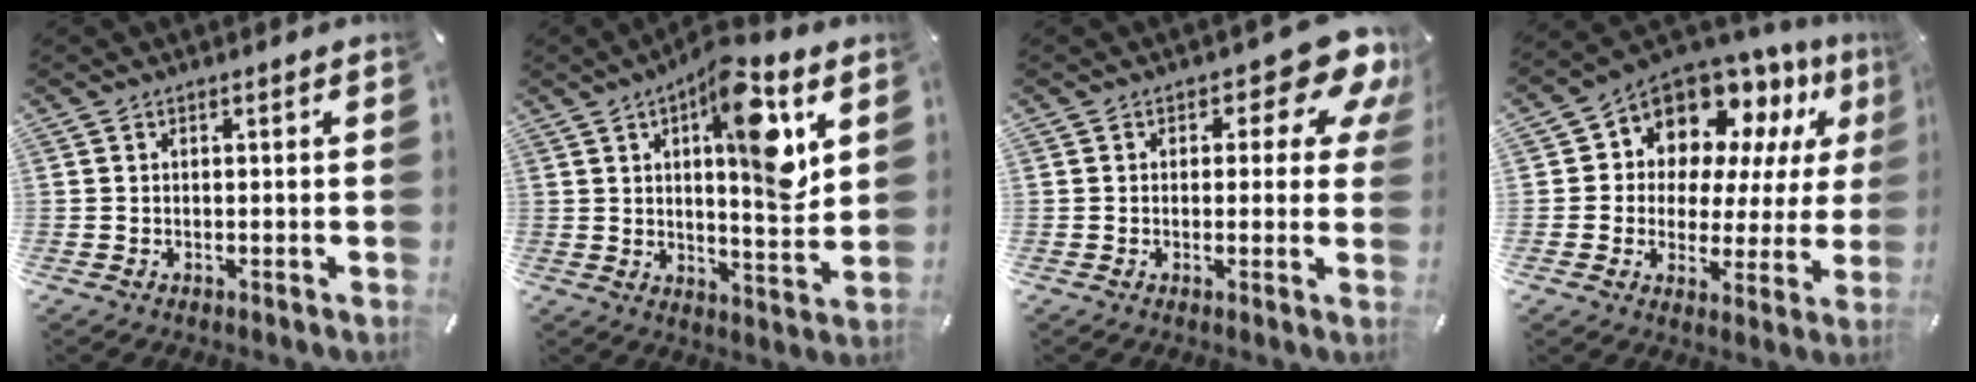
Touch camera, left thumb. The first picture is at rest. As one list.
[{"total": 15.7, "force": [6.3, 5.3, 13.4], "torque": [-0.192, -0.028, 0.096]}, {"total": 10.3, "force": [4.9, 5.2, 7.3], "torque": [-0.082, -0.029, 0.080]}, {"total": 11.2, "force": [8.3, 7.1, 2.5], "torque": [-0.053, -0.076, 0.156]}]